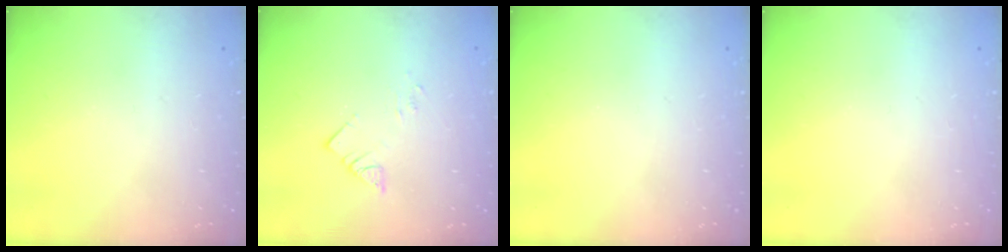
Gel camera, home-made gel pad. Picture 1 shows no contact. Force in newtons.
{"total": 3.3, "press": 3.3, "slide": 0.1}
{"total": 0.0}
{"total": 0.0}